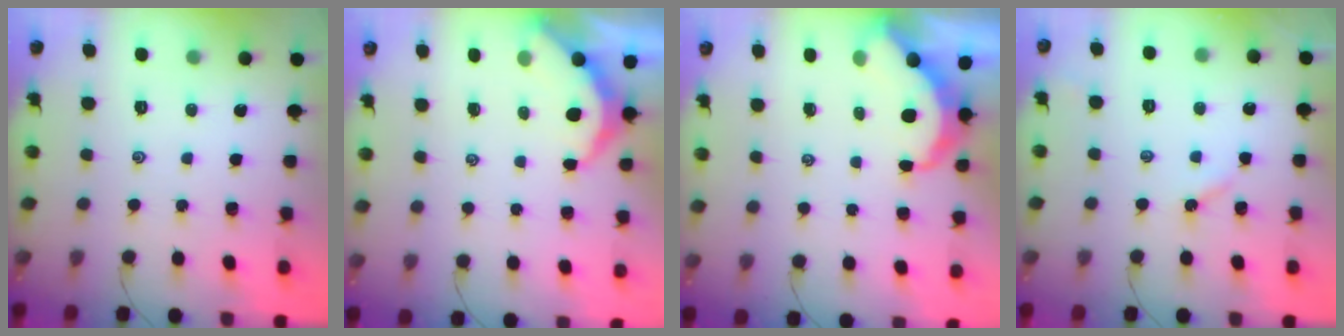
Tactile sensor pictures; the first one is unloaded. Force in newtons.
{"total": 4.4, "press": 4.4, "slide": 0.3}
{"total": 6.8, "press": 6.8, "slide": 0.3}
{"total": 2.0, "press": 2.0, "slide": 0.3}